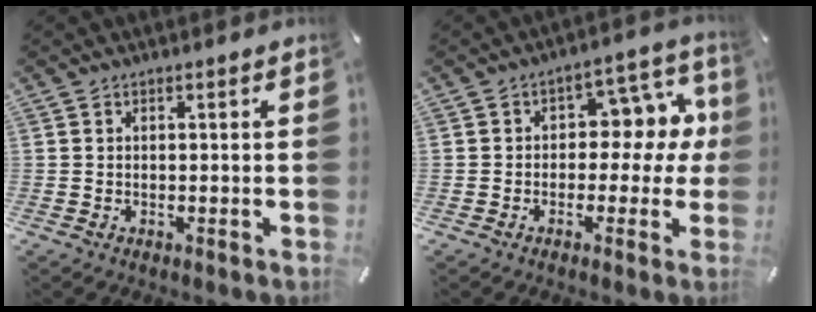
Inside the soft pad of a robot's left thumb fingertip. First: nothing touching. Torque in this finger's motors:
{"motor_torque": [1.32, 1.29, 0.54, -0.12, 0.07]}